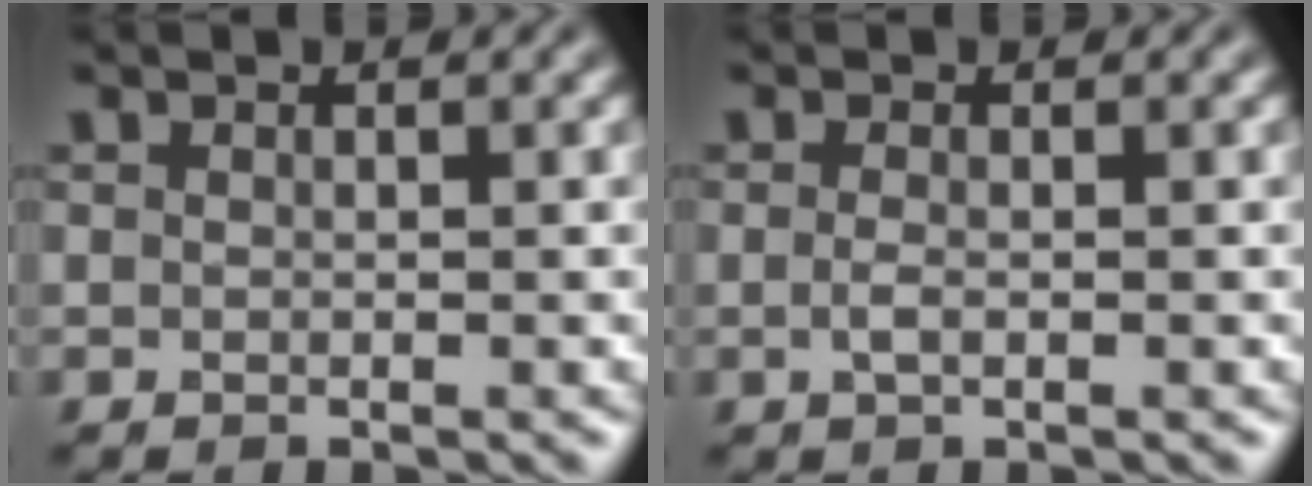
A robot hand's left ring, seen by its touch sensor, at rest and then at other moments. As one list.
[{"total": 1.0, "force": [-0.2, 0.4, 0.9], "torque": [-0.022, -0.003, -0.006]}]